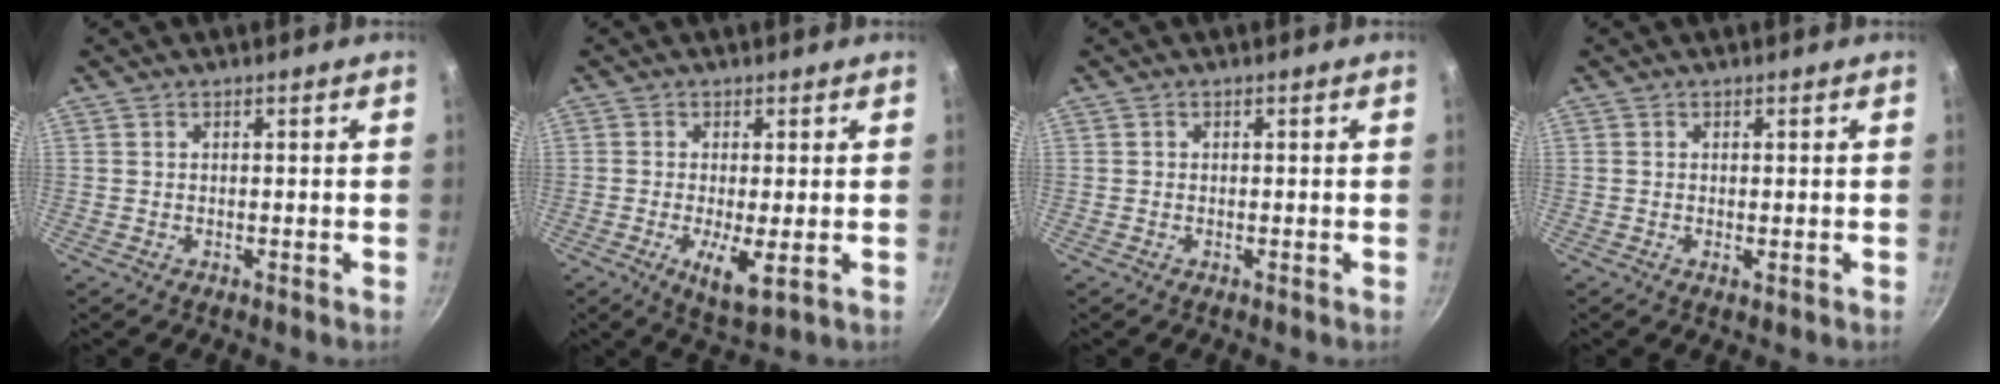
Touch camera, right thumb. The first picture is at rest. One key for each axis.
{"total": 6.1, "fx": -1.2, "fy": 1.5, "fz": 5.8, "tx": -0.108, "ty": -0.018, "tz": -0.014}
{"total": 0.0}
{"total": 0.5, "fx": 0.0, "fy": 0.1, "fz": 0.5, "tx": -0.009, "ty": -0.004, "tz": -0.001}